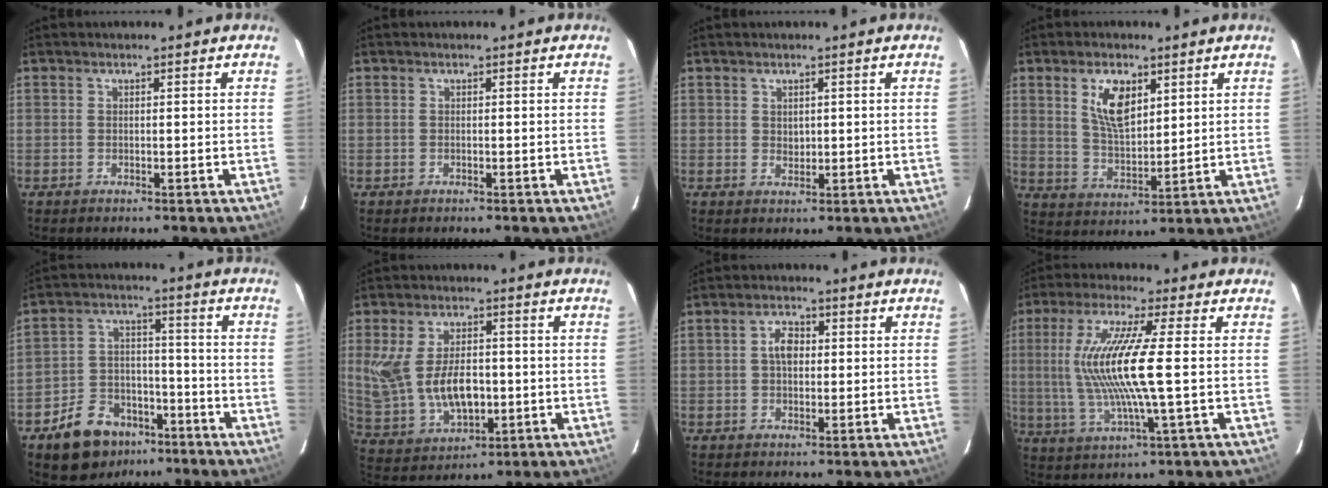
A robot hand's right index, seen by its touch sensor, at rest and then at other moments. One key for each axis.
{"total": 0.0}
{"total": 1.6, "fx": 0.6, "fy": 1.3, "fz": 0.8, "tx": -0.009, "ty": 0.002, "tz": 0.014}
{"total": 8.5, "fx": 3.9, "fy": 4.1, "fz": 6.4, "tx": -0.118, "ty": 0.005, "tz": 0.080}
{"total": 12.5, "fx": -8.3, "fy": 8.0, "fz": 4.9, "tx": -0.108, "ty": 0.025, "tz": -0.118}
{"total": 14.4, "fx": -0.3, "fy": 8.5, "fz": 11.7, "tx": -0.245, "ty": -0.005, "tz": 0.018}
{"total": 3.7, "fx": 0.3, "fy": 2.5, "fz": 2.7, "tx": -0.048, "ty": 0.012, "tz": 0.006}
{"total": 14.1, "fx": 0.5, "fy": 0.8, "fz": 14.0, "tx": -0.275, "ty": -0.005, "tz": 0.014}